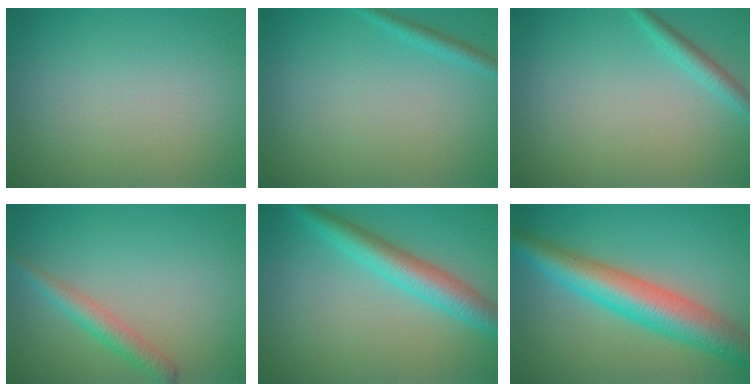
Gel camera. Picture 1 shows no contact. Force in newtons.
{"total": 1.3, "press": 1.3, "slide": 0.1}
{"total": 1.8, "press": 1.8, "slide": 0.0}
{"total": 2.5, "press": 2.5, "slide": 0.1}
{"total": 4.9, "press": 4.9, "slide": 0.1}
{"total": 7.8, "press": 7.8, "slide": 0.1}